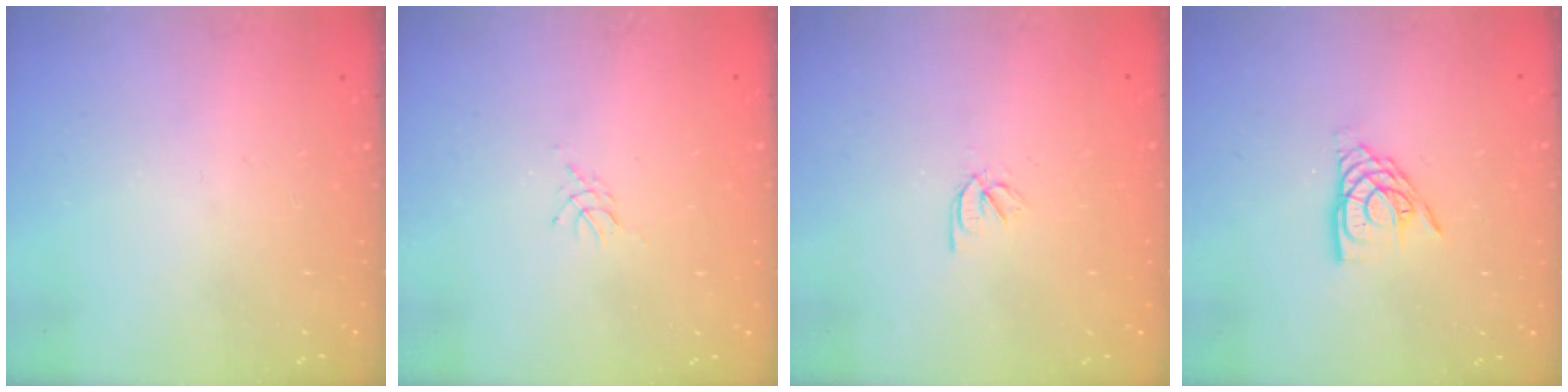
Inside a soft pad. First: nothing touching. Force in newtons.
{"total": 3.2, "press": 3.1, "slide": 0.6}
{"total": 2.4, "press": 2.3, "slide": 0.7}
{"total": 9.6, "press": 9.5, "slide": 0.9}